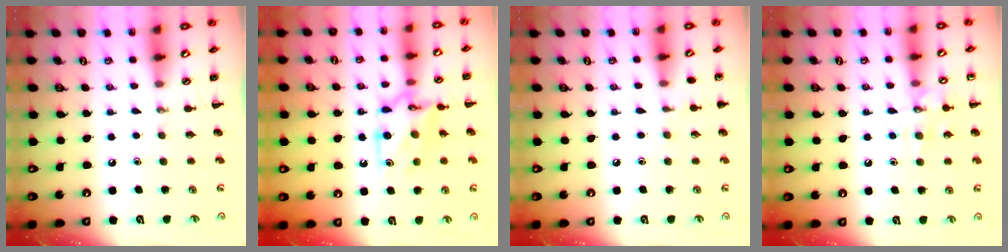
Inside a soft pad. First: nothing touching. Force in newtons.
{"total": 10.2, "press": 10.2, "slide": 0.9}
{"total": 4.8, "press": 4.6, "slide": 1.4}
{"total": 9.1, "press": 9.1, "slide": 0.9}